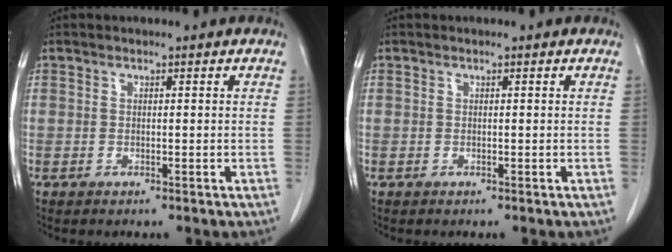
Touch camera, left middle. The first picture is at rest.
{"total": 0.0}